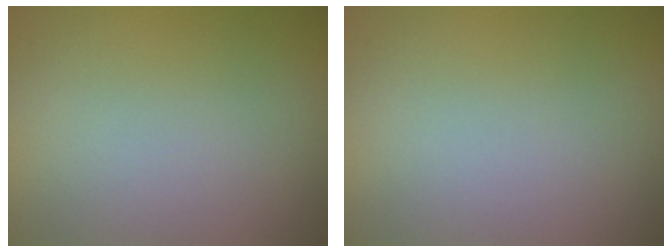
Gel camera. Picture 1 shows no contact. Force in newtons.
{"total": 0.0}